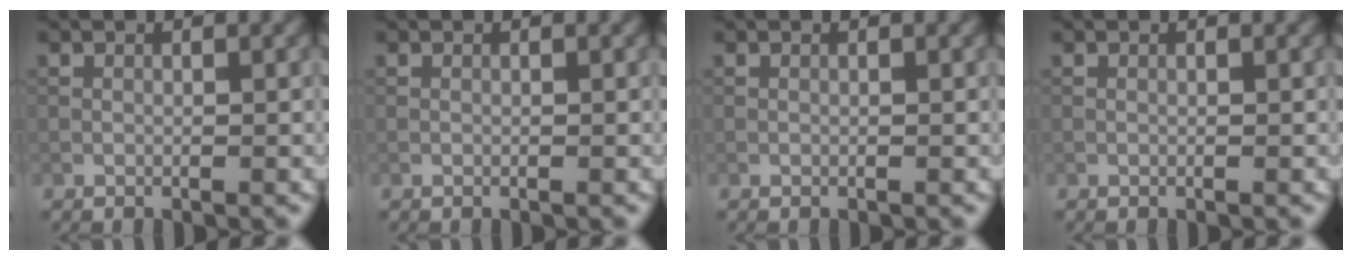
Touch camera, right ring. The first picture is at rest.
{"total": 0.0}
{"total": 0.0}
{"total": 0.0}